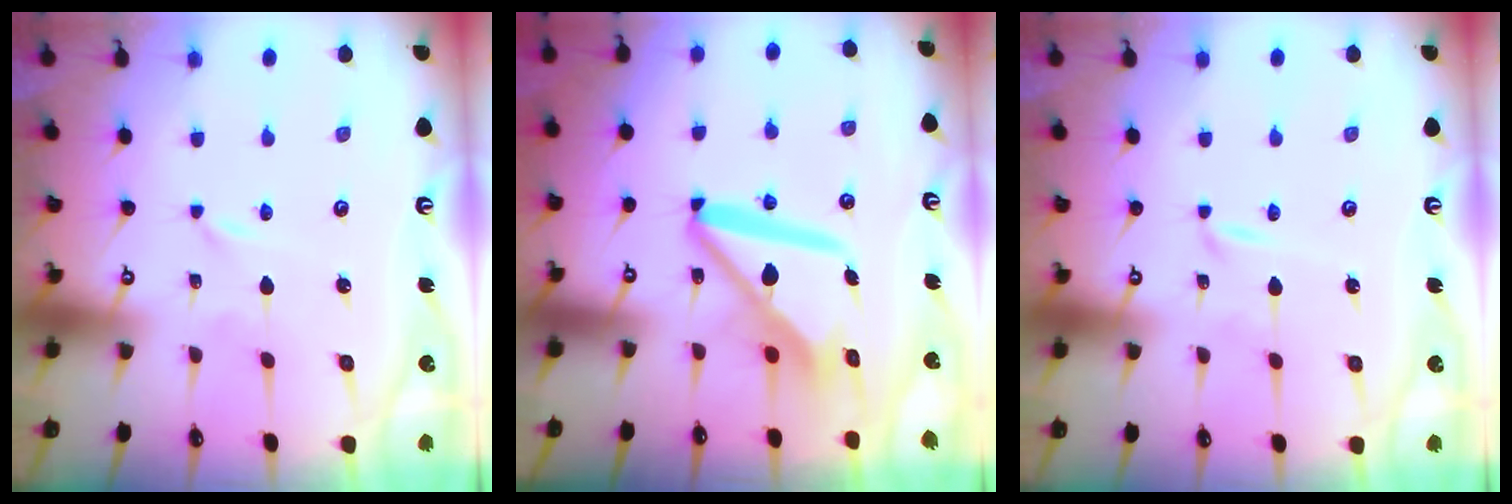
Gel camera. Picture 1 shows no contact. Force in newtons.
{"total": 13.4, "press": 13.3, "slide": 1.6}
{"total": 1.2, "press": 1.1, "slide": 0.2}